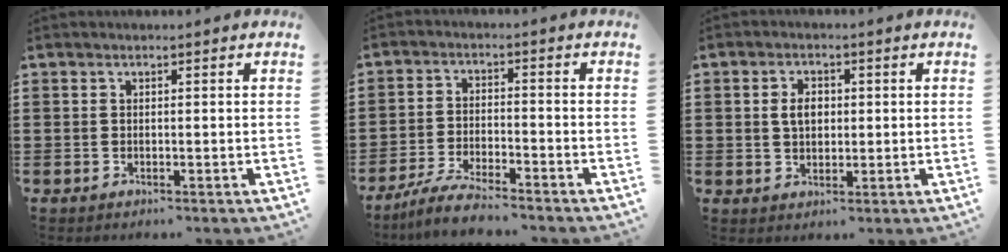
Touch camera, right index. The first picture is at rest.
{"total": 5.2, "force": [-4.9, 0.2, 1.8], "torque": [-0.051, -0.008, -0.099]}
{"total": 3.4, "force": [0.4, 2.3, 2.5], "torque": [-0.046, 0.009, 0.003]}